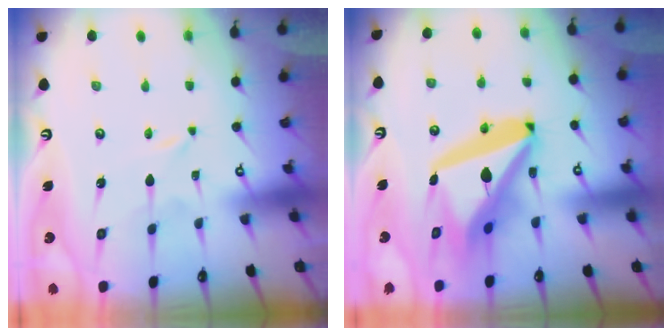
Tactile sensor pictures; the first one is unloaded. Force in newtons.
{"total": 20.1, "press": 19.9, "slide": 2.5}